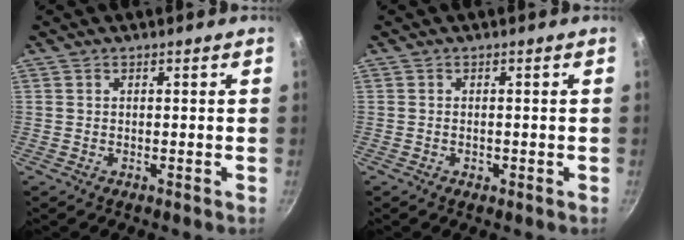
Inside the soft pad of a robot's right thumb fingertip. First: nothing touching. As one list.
[{"total": 0.9, "force": [-0.4, 0.6, 0.6], "torque": [-0.008, 0.000, -0.006]}]